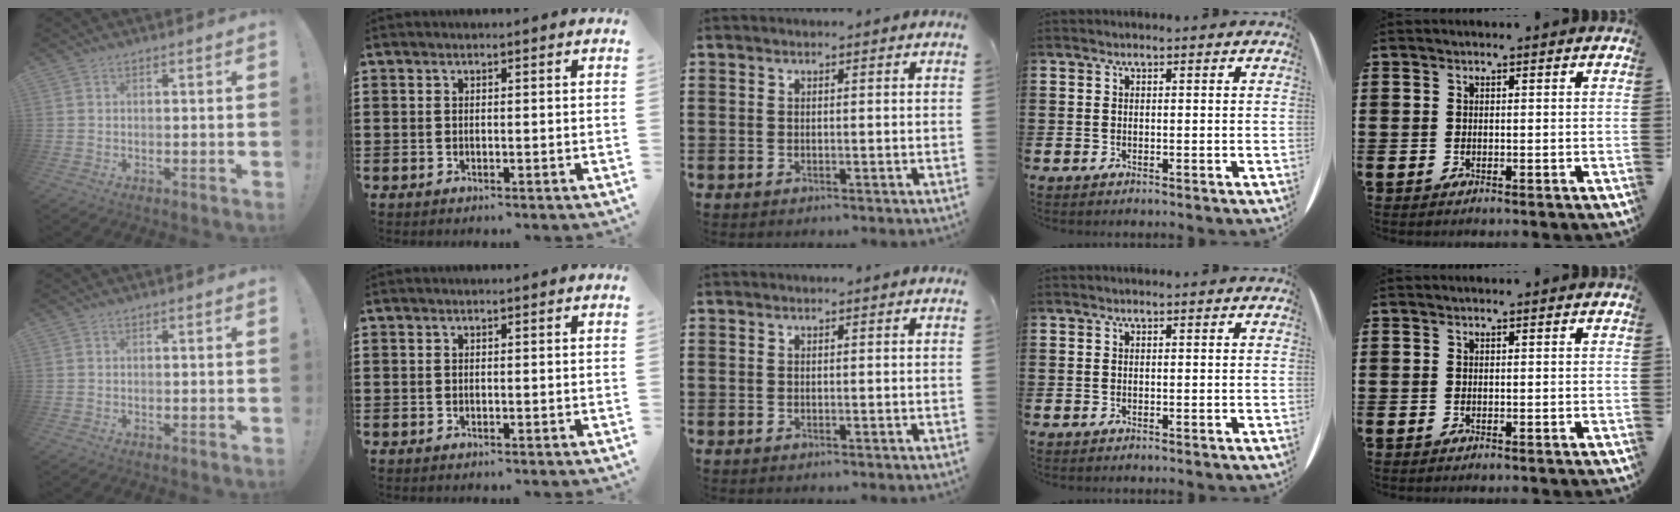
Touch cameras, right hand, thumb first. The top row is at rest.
{}